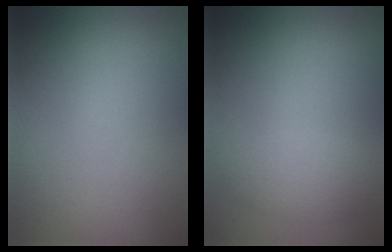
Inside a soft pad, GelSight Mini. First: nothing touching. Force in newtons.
{"total": 2.3, "press": 2.3, "slide": 0.0}